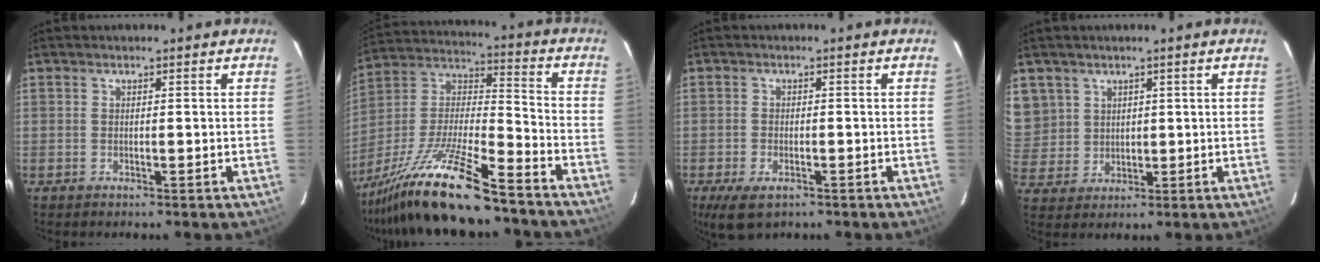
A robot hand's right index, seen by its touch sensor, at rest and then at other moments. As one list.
[{"total": 20.1, "force": [-15.5, 2.3, 12.6], "torque": [-0.251, -0.013, -0.280]}, {"total": 5.5, "force": [-3.2, 2.9, 3.4], "torque": [-0.079, -0.019, -0.055]}, {"total": 9.2, "force": [4.2, 7.9, 2.0], "torque": [-0.051, 0.016, 0.101]}]